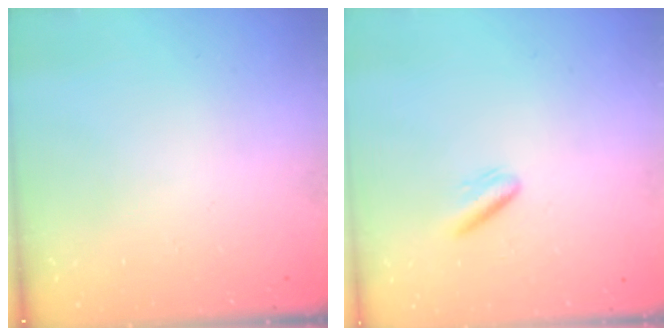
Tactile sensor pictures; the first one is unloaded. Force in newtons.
{"total": 3.2, "press": 3.1, "slide": 1.0}